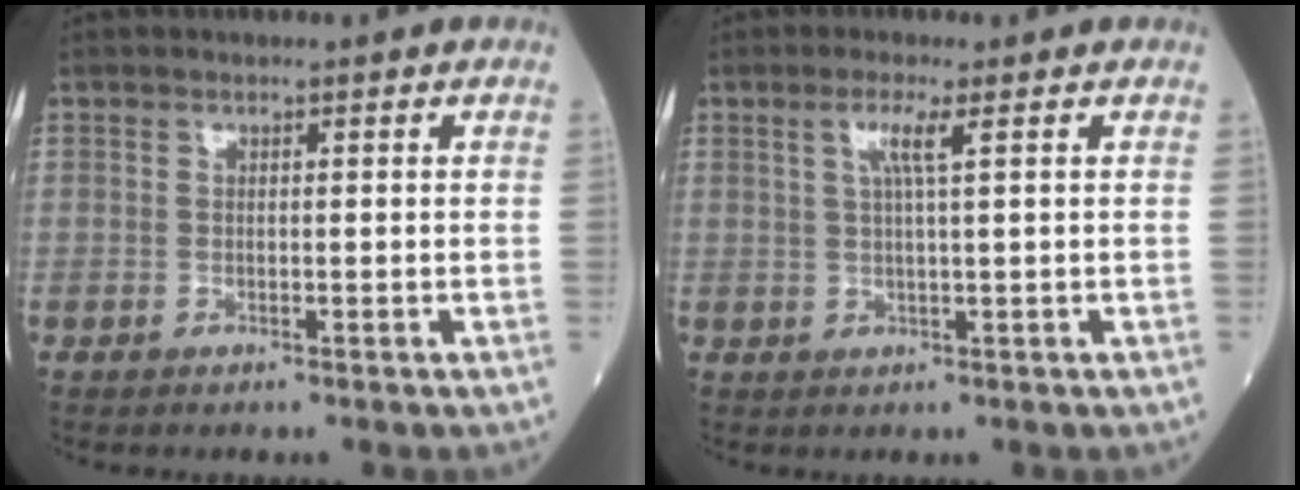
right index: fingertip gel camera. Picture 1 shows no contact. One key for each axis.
{"total": 3.2, "fx": 1.2, "fy": -0.4, "fz": 2.9, "tx": -0.060, "ty": 0.003, "tz": 0.022}